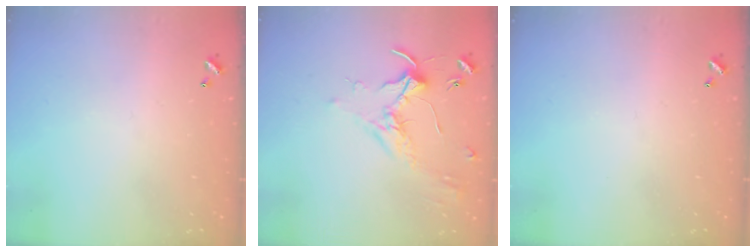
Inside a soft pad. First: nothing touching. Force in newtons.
{"total": 1.7, "press": 1.7, "slide": 0.4}
{"total": 0.0}